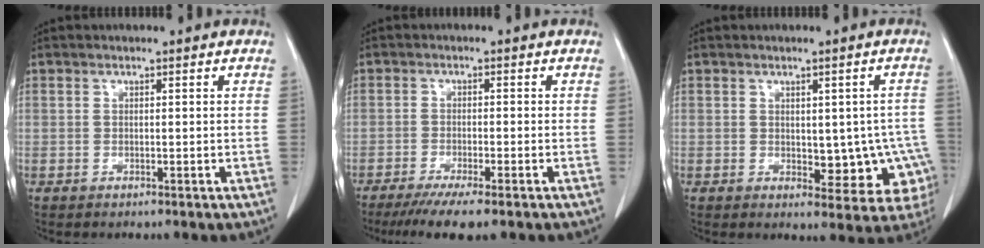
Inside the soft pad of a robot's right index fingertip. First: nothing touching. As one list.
[{"total": 6.5, "force": [-4.7, 0.2, 4.5], "torque": [-0.069, -0.015, -0.077]}, {"total": 8.8, "force": [-1.2, 4.7, 7.4], "torque": [-0.061, 0.010, -0.004]}]